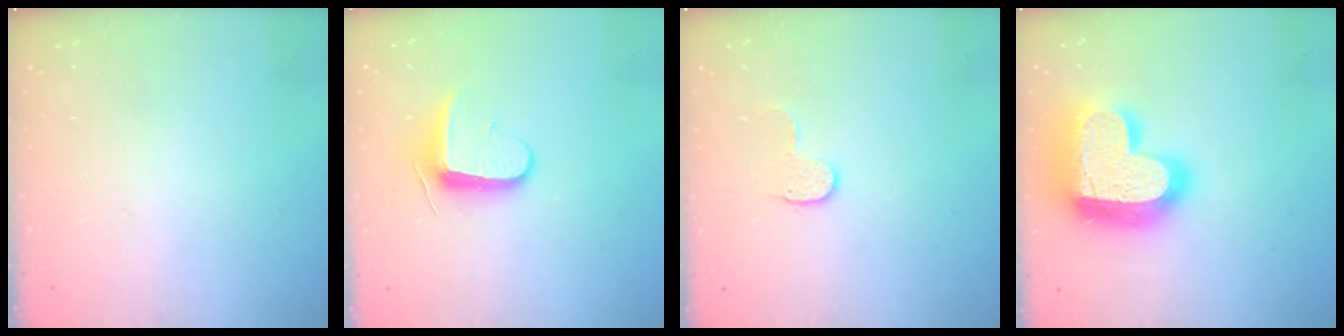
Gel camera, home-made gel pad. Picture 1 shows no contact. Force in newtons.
{"total": 9.3, "press": 9.3, "slide": 0.6}
{"total": 5.5, "press": 5.5, "slide": 0.6}
{"total": 26.4, "press": 26.3, "slide": 2.0}